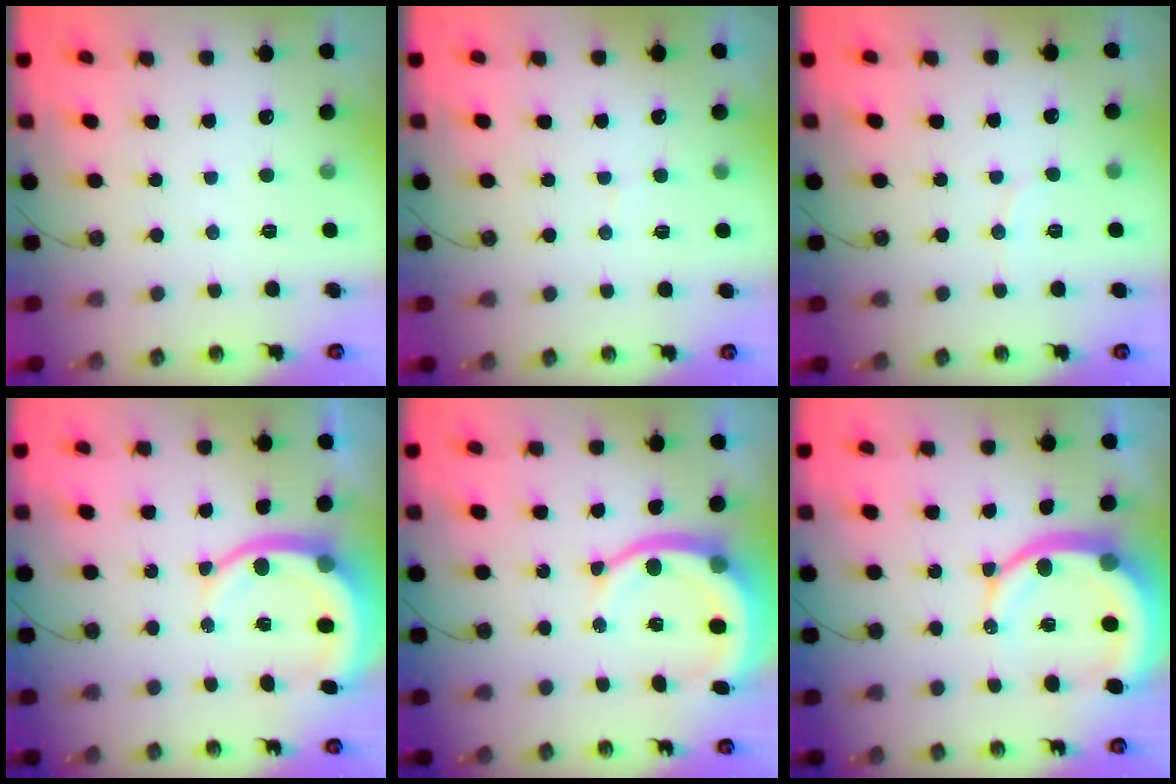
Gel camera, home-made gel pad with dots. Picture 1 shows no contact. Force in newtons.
{"total": 4.1, "press": 4.0, "slide": 1.0}
{"total": 2.9, "press": 2.9, "slide": 0.3}
{"total": 10.4, "press": 10.3, "slide": 1.2}
{"total": 10.8, "press": 10.7, "slide": 1.7}
{"total": 12.6, "press": 12.5, "slide": 1.6}